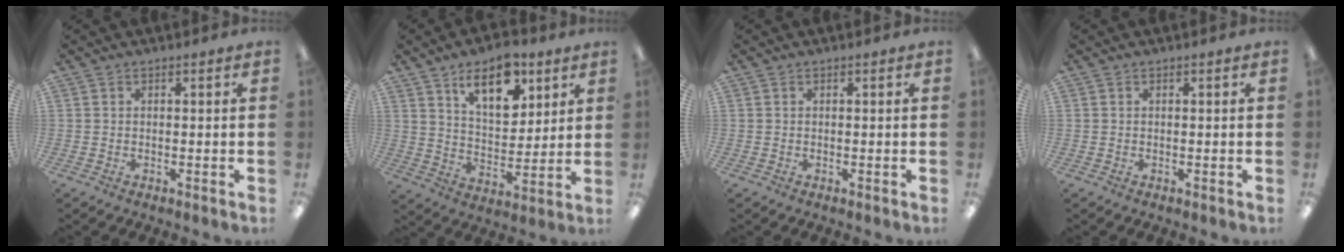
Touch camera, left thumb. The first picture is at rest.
{"total": 13.7, "force": [8.4, 6.9, 8.3], "torque": [-0.117, -0.034, 0.145]}
{"total": 0.0}
{"total": 0.0}